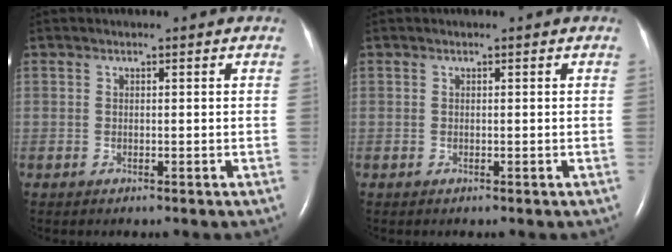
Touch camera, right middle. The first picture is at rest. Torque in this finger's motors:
{"motor_torque": [-0.03, 0.02, -0.02, 0.00]}